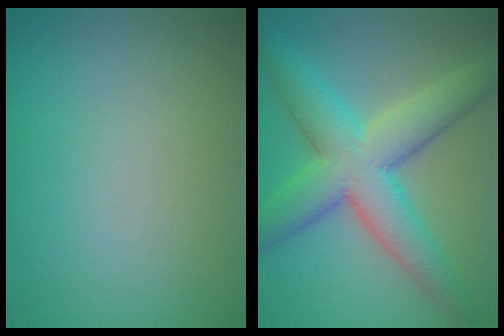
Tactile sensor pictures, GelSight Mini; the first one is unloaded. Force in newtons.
{"total": 8.3, "press": 8.3, "slide": 0.1}